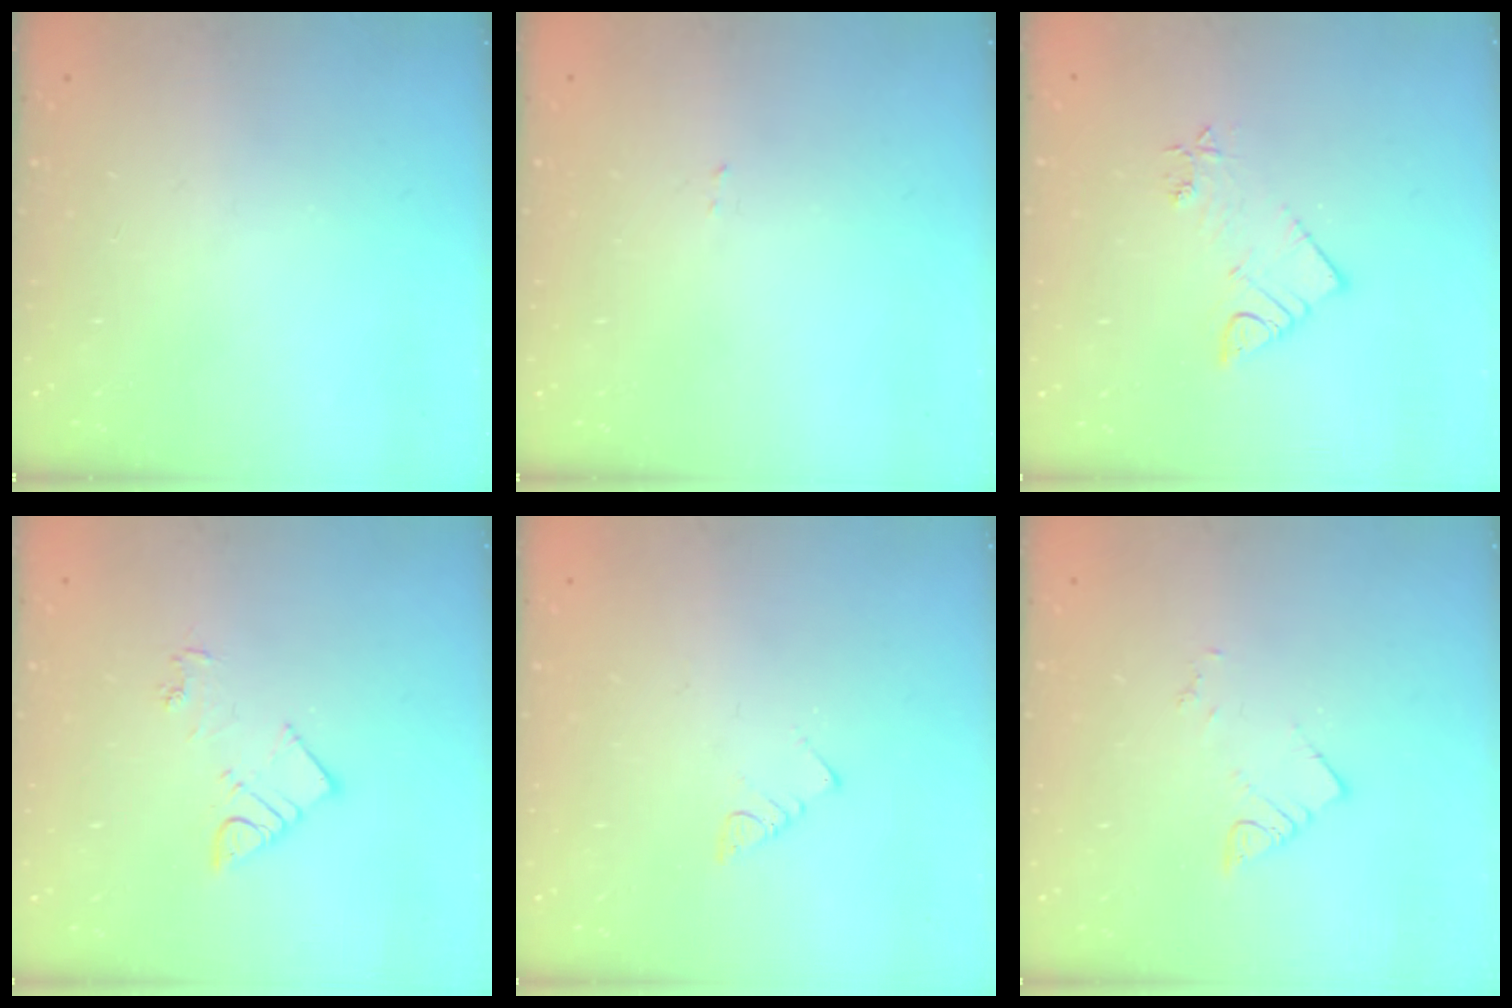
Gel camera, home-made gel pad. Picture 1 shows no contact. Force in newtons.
{"total": 1.6, "press": 1.6, "slide": 0.1}
{"total": 7.5, "press": 7.5, "slide": 0.8}
{"total": 6.0, "press": 6.0, "slide": 0.4}
{"total": 2.5, "press": 2.5, "slide": 0.4}
{"total": 3.6, "press": 3.5, "slide": 0.2}